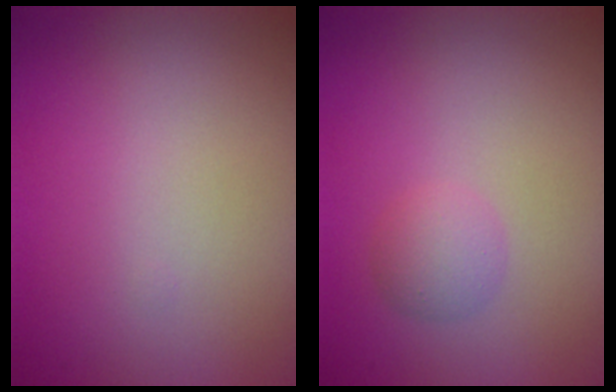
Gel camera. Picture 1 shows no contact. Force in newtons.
{"total": 1.7, "press": 1.7, "slide": 0.0}